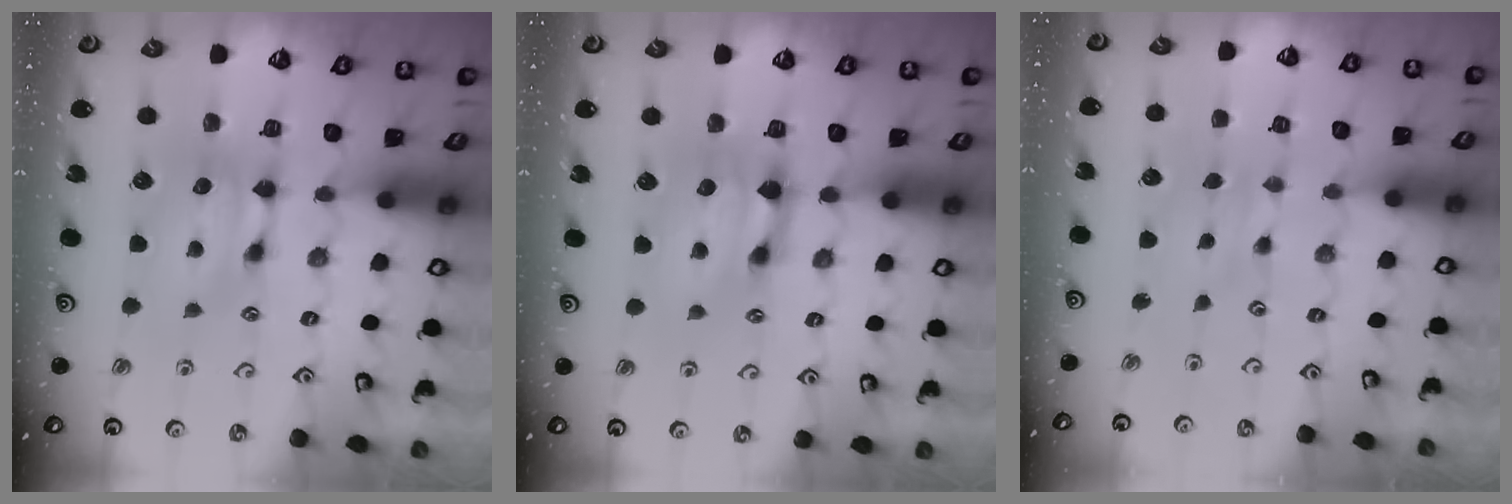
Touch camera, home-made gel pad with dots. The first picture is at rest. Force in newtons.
{"total": 1.5, "press": 0.6, "slide": 1.4}
{"total": 2.5, "press": 2.5, "slide": 0.3}